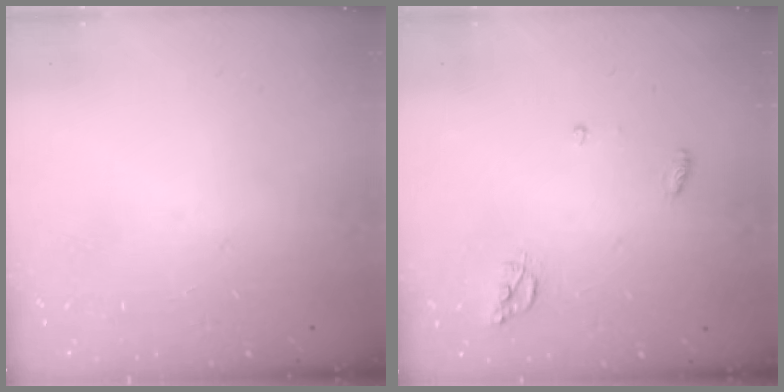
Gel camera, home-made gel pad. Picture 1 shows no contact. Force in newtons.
{"total": 5.2, "press": 5.2, "slide": 0.2}